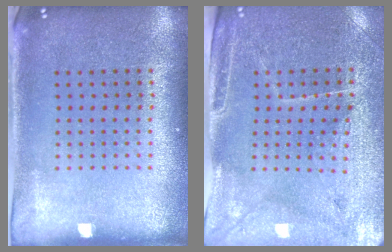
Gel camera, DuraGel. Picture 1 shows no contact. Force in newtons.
{"total": 3.3, "press": 3.2, "slide": 1.0}